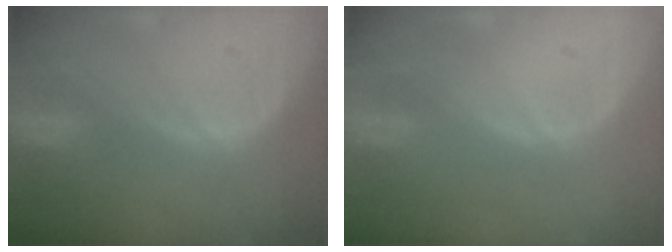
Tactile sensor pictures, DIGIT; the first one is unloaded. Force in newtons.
{"total": 0.0}